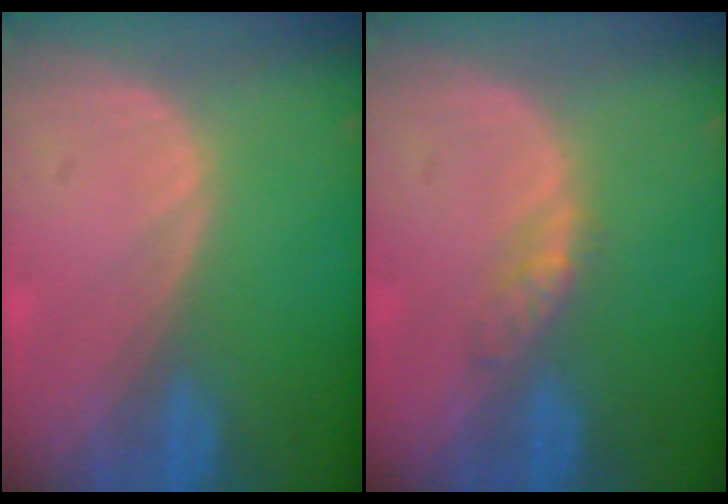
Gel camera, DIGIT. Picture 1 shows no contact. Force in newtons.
{"total": 2.6, "press": 2.3, "slide": 1.3}